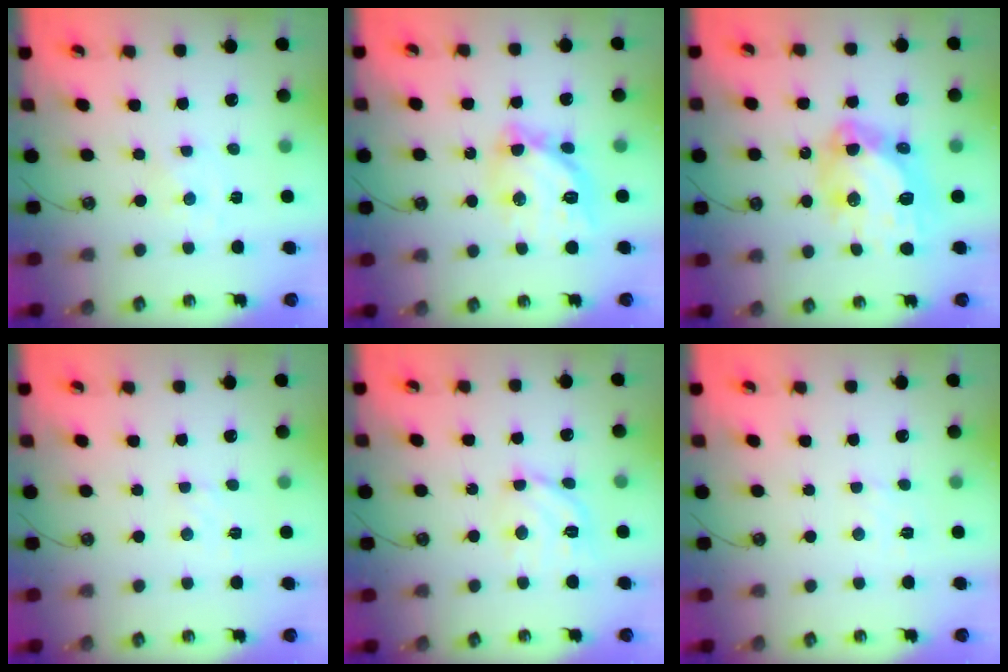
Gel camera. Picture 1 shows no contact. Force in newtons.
{"total": 14.0, "press": 13.9, "slide": 1.3}
{"total": 17.4, "press": 17.3, "slide": 2.2}
{"total": 2.9, "press": 2.9, "slide": 0.5}
{"total": 12.1, "press": 12.0, "slide": 0.9}
{"total": 2.5, "press": 2.5, "slide": 0.4}